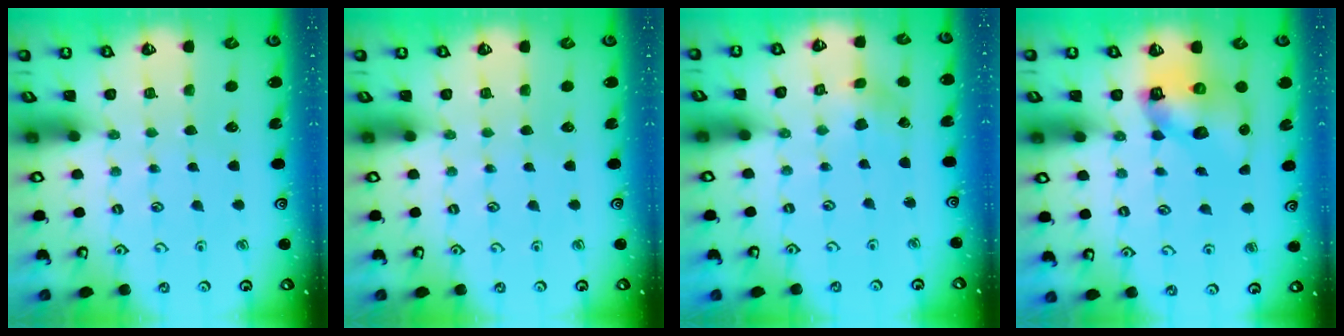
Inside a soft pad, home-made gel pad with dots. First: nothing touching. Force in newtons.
{"total": 0.0}
{"total": 2.1, "press": 2.1, "slide": 0.3}
{"total": 10.7, "press": 10.6, "slide": 1.6}